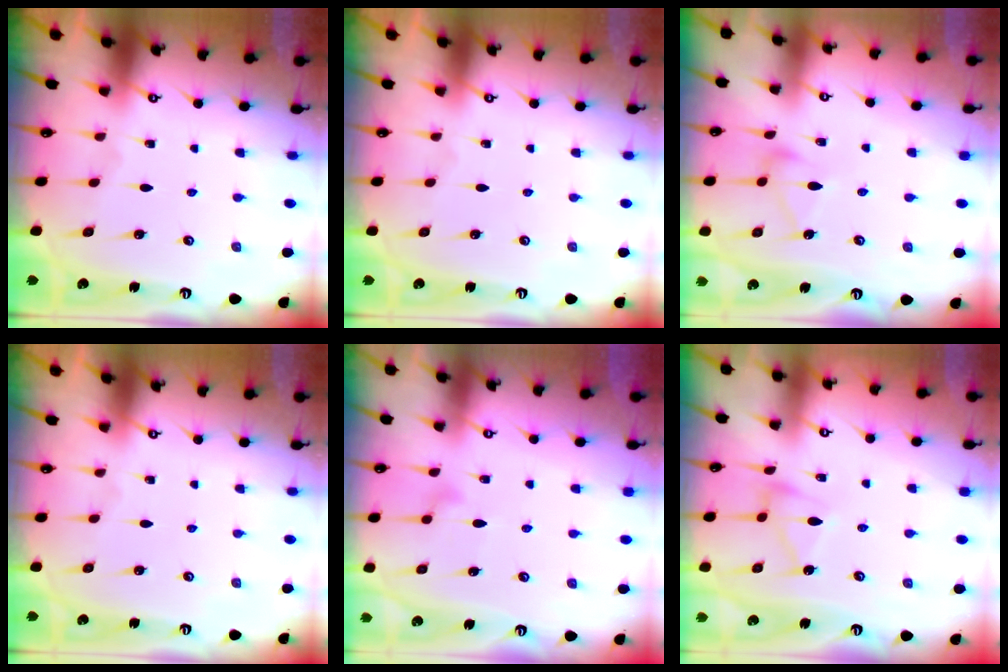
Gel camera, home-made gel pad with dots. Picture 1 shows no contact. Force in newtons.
{"total": 0.0}
{"total": 8.1, "press": 8.1, "slide": 0.3}
{"total": 0.0}
{"total": 7.9, "press": 7.9, "slide": 0.4}
{"total": 8.7, "press": 8.6, "slide": 0.6}